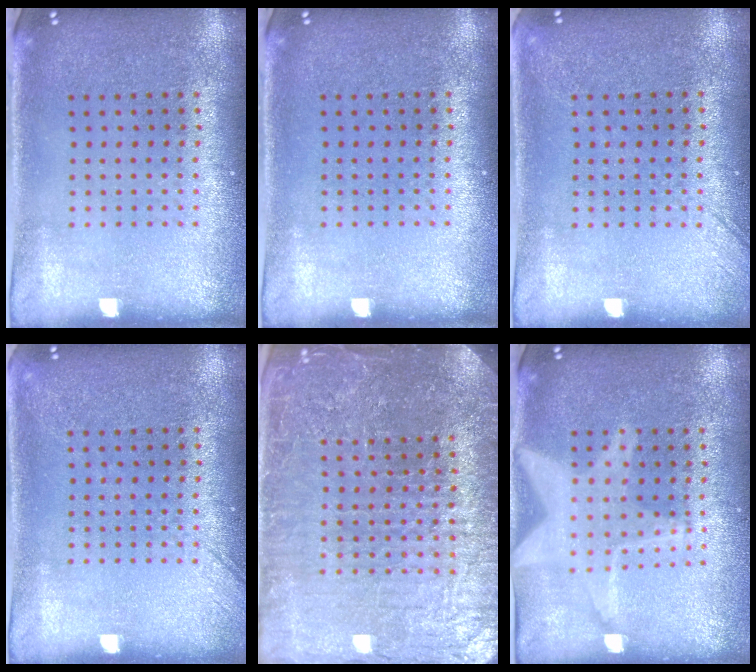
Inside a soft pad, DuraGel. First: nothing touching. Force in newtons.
{"total": 0.0}
{"total": 1.4, "press": 1.3, "slide": 0.3}
{"total": 1.4, "press": 1.3, "slide": 0.3}
{"total": 5.4, "press": 4.9, "slide": 2.3}
{"total": 3.0, "press": 3.0, "slide": 0.3}